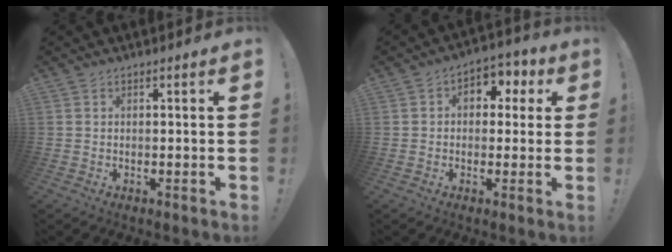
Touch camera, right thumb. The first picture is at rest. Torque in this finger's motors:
{"motor_torque": [0.70, 1.24, 0.10, -0.12, 0.00]}